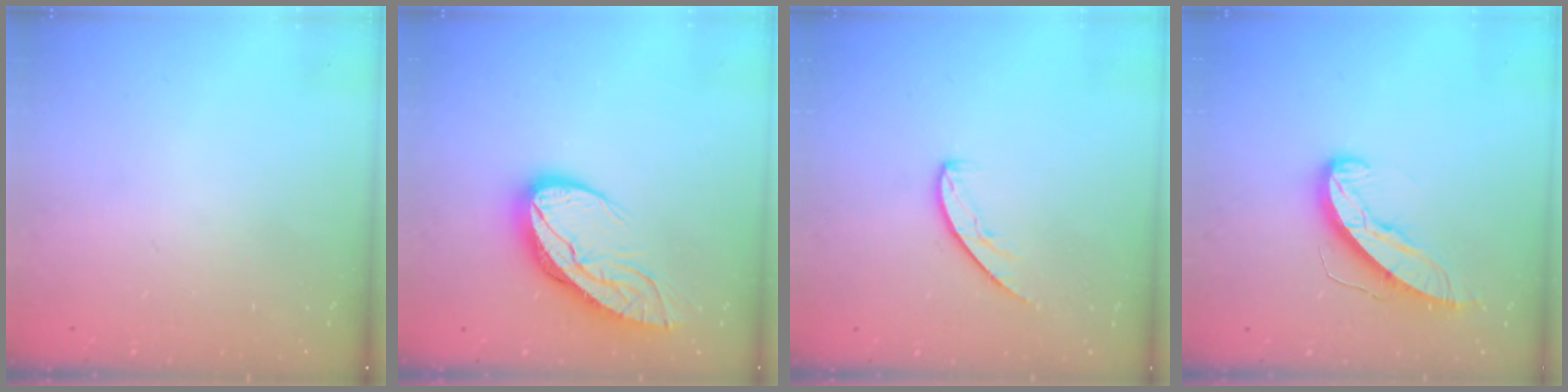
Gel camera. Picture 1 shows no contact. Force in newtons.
{"total": 11.7, "press": 11.6, "slide": 1.2}
{"total": 6.0, "press": 6.0, "slide": 0.4}
{"total": 9.8, "press": 9.8, "slide": 0.4}